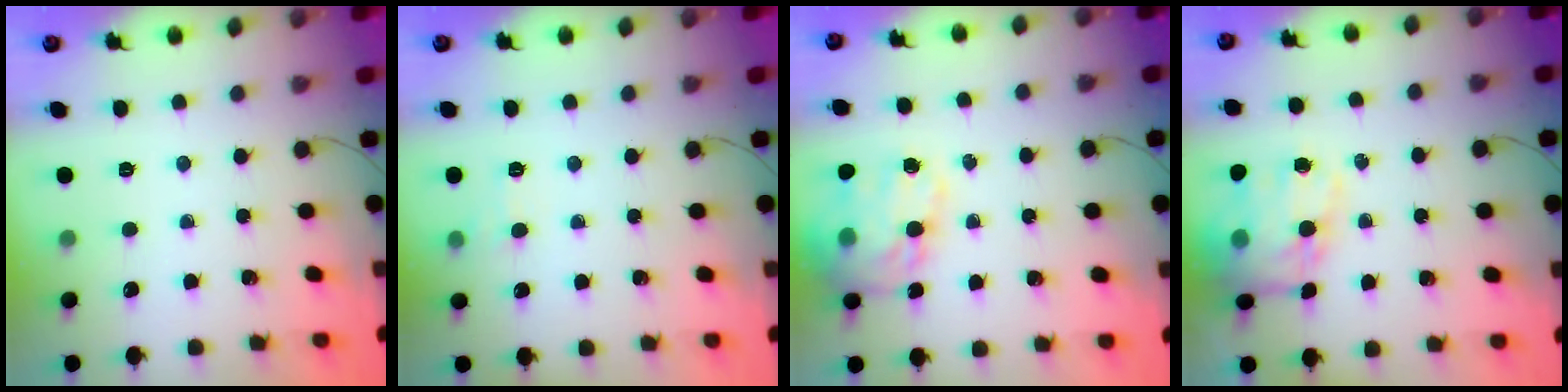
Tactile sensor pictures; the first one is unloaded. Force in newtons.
{"total": 6.8, "press": 6.5, "slide": 2.0}
{"total": 20.2, "press": 19.8, "slide": 4.2}
{"total": 15.8, "press": 15.4, "slide": 3.6}